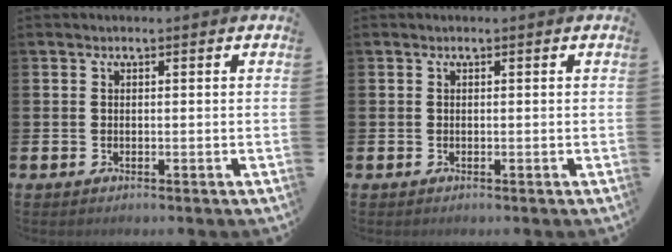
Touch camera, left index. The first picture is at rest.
{"total": 0.0}